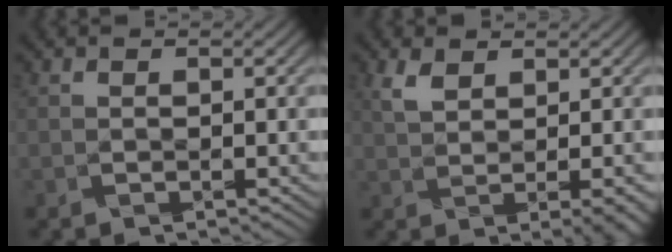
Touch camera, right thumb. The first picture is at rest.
{"total": 3.5, "force": [1.5, 1.2, 2.9], "torque": [-0.063, 0.007, 0.030]}